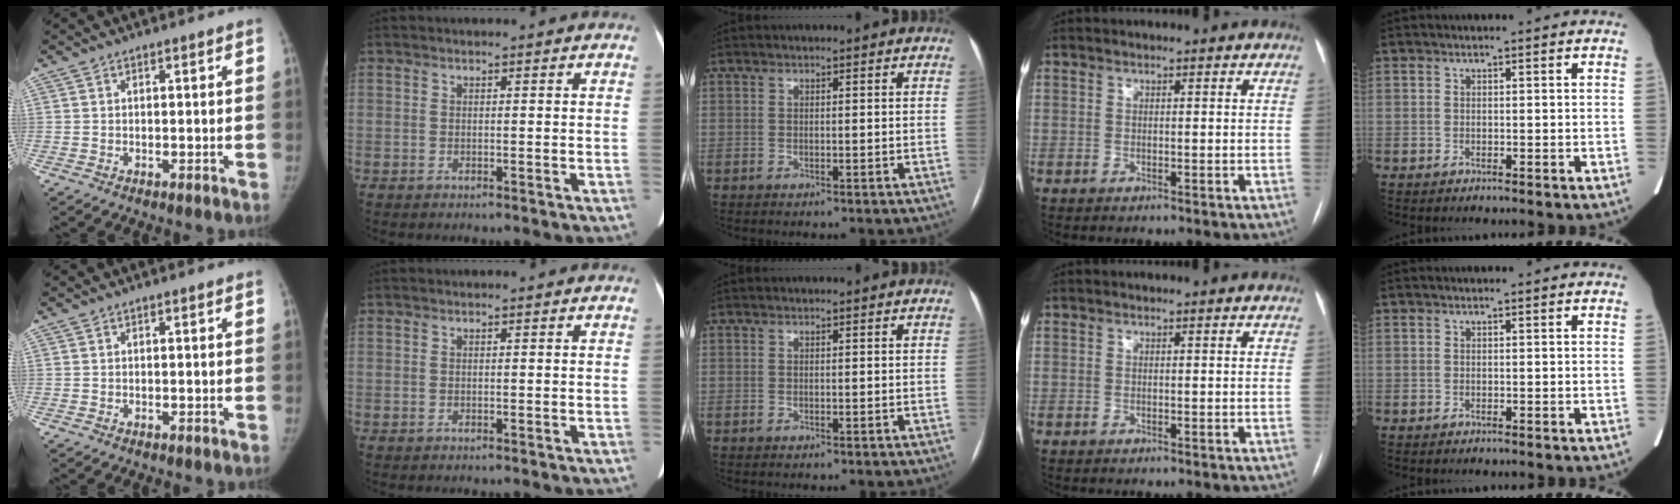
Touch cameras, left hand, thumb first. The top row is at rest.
{}